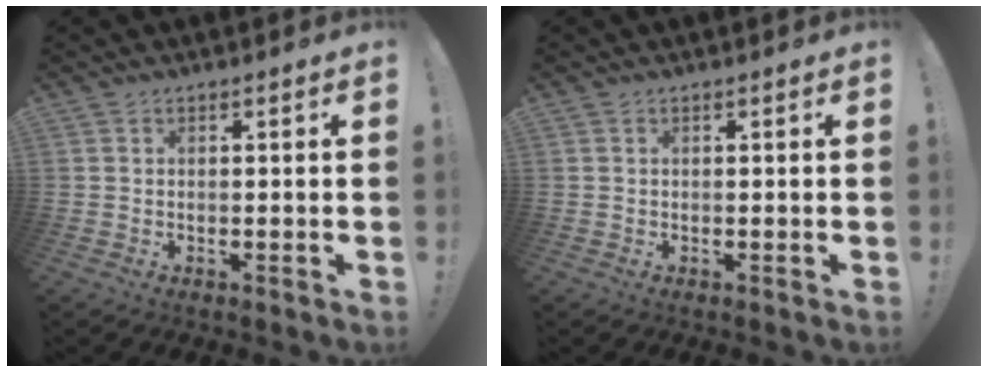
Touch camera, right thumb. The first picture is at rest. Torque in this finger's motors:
{"motor_torque": [0.06, -0.01, 0.00, 0.00, 0.00]}